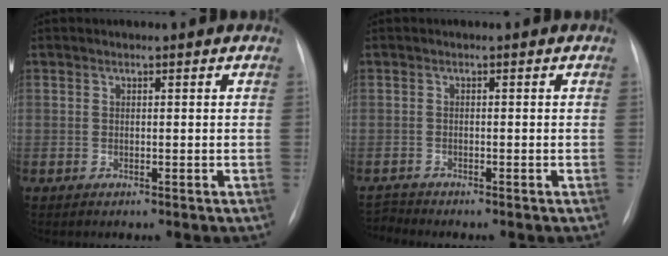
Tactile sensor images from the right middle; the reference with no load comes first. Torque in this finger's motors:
{"motor_torque": [-0.25, -0.08, 0.01, 0.00]}